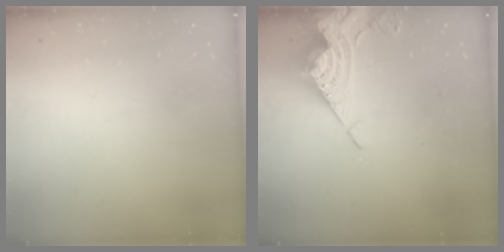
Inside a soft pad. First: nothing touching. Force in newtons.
{"total": 13.3, "press": 13.3, "slide": 1.1}